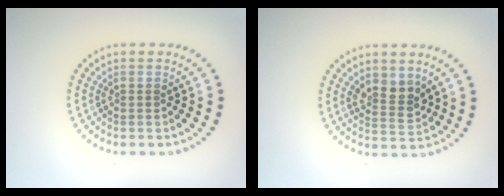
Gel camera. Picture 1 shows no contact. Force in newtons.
{"total": 2.6, "press": 2.4, "slide": 1.1}